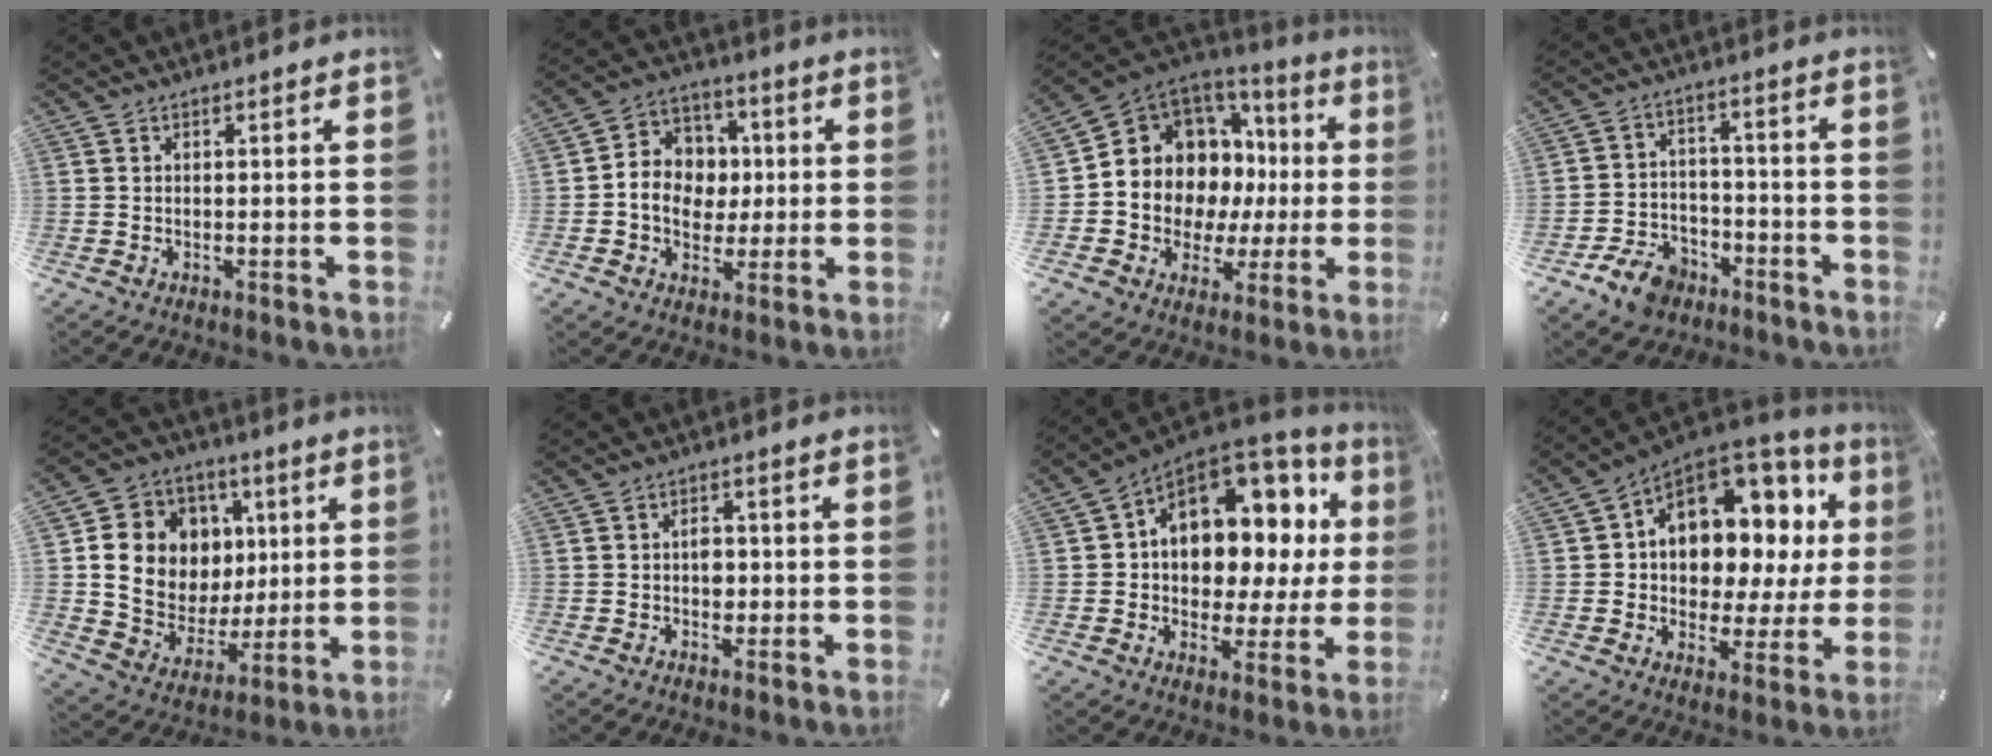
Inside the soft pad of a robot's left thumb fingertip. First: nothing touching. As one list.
[{"total": 10.0, "force": [-0.8, 9.1, 3.9], "torque": [-0.071, 0.014, -0.011]}, {"total": 10.4, "force": [3.0, 9.5, 3.1], "torque": [-0.058, -0.063, 0.068]}, {"total": 9.4, "force": [-6.1, 6.2, 3.5], "torque": [-0.067, 0.046, -0.109]}, {"total": 14.2, "force": [2.9, 13.1, 4.9], "torque": [-0.077, -0.014, 0.069]}, {"total": 3.5, "force": [-0.3, 2.7, 2.2], "torque": [-0.019, -0.004, -0.013]}, {"total": 13.0, "force": [5.7, 9.4, 6.9], "torque": [-0.100, -0.055, 0.102]}, {"total": 12.5, "force": [5.7, 9.2, 6.4], "torque": [-0.092, -0.061, 0.102]}]